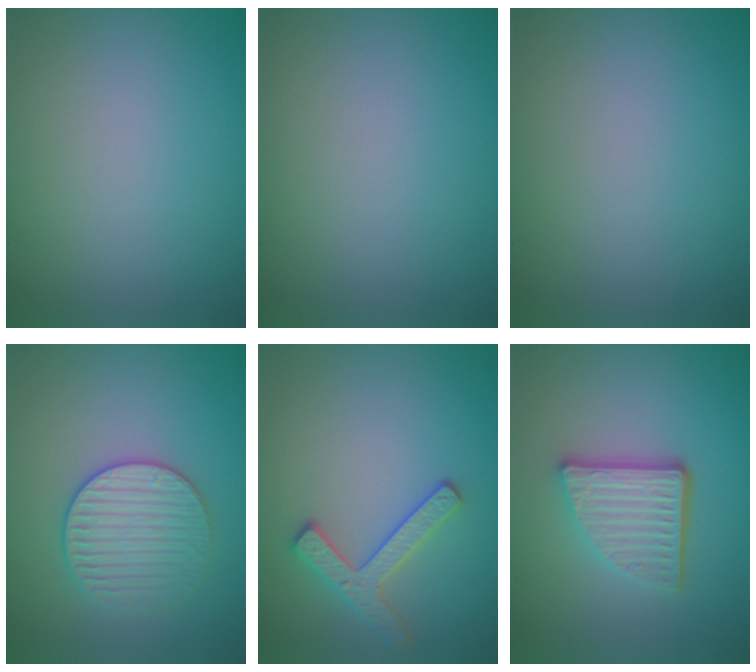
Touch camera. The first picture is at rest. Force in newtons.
{"total": 0.0}
{"total": 0.0}
{"total": 3.2, "press": 3.2, "slide": 0.3}
{"total": 2.5, "press": 2.5, "slide": 0.4}
{"total": 4.8, "press": 3.4, "slide": 3.3}